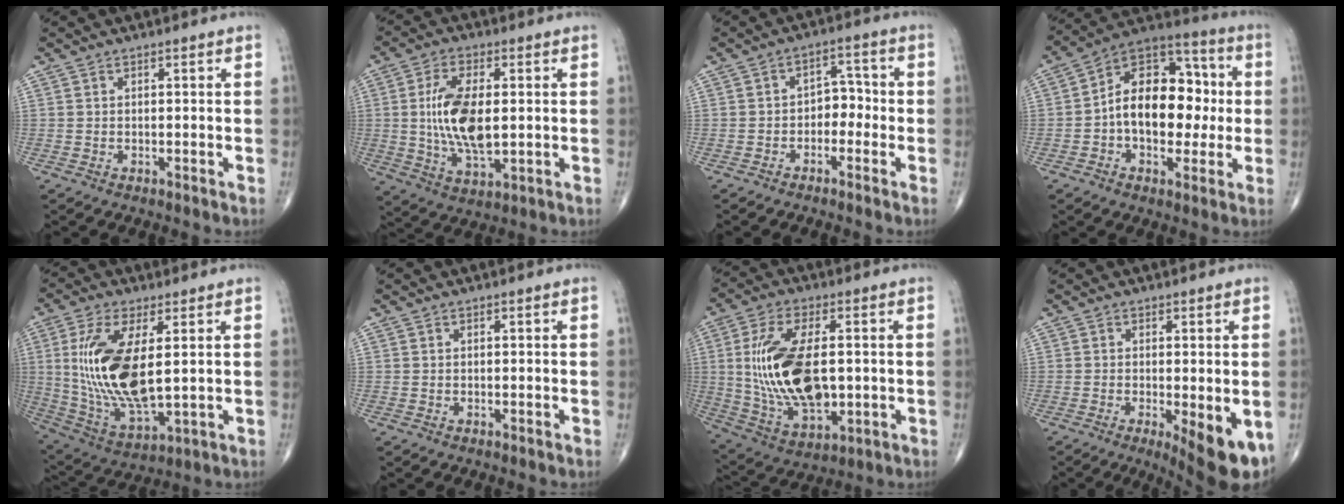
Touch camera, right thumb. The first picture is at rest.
{"total": 12.8, "force": [0.6, 6.0, 11.3], "torque": [-0.218, -0.010, 0.017]}
{"total": 4.8, "force": [-1.5, 3.4, 2.9], "torque": [-0.016, 0.027, -0.036]}
{"total": 18.2, "force": [-0.4, 11.6, 14.0], "torque": [-0.176, 0.039, -0.014]}
{"total": 17.8, "force": [2.4, 7.4, 16.0], "torque": [-0.327, -0.021, 0.060]}
{"total": 0.0}
{"total": 18.8, "force": [0.7, 9.6, 16.2], "torque": [-0.313, -0.011, 0.026]}
{"total": 9.6, "force": [-3.1, 2.9, 8.6], "torque": [-0.113, -0.020, -0.040]}